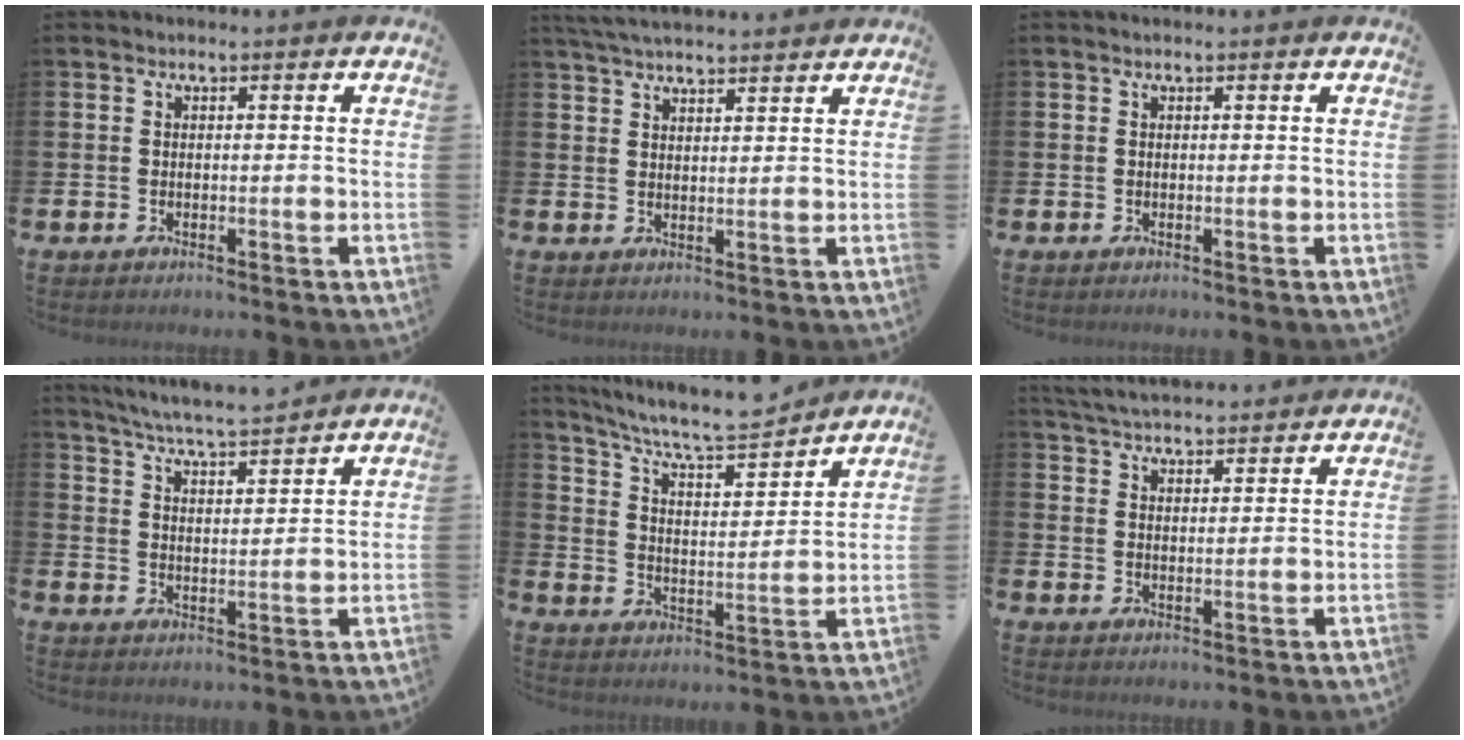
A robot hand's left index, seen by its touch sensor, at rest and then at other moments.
{"total": 4.4, "force": [4.3, 0.5, 0.9], "torque": [-0.025, -0.015, 0.079]}
{"total": 0.0}
{"total": 5.9, "force": [5.8, -0.3, 1.1], "torque": [-0.042, -0.037, 0.102]}
{"total": 8.6, "force": [8.1, 1.3, 2.7], "torque": [-0.079, -0.057, 0.141]}
{"total": 4.7, "force": [4.7, 0.4, 0.3], "torque": [-0.025, -0.025, 0.086]}